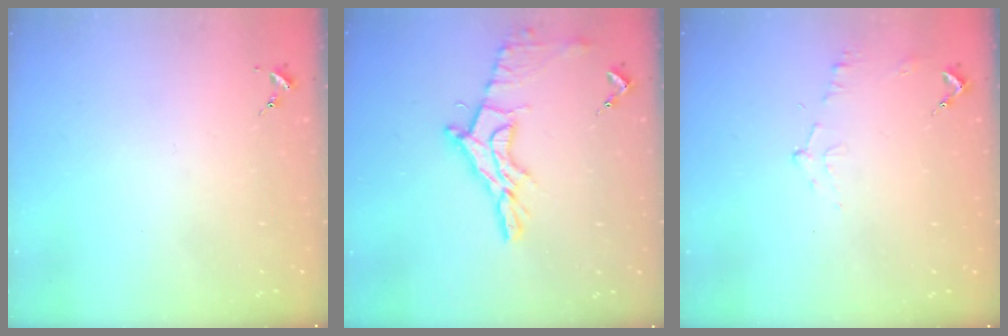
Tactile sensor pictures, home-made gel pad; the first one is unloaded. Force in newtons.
{"total": 12.9, "press": 12.8, "slide": 1.1}
{"total": 6.0, "press": 5.9, "slide": 0.7}